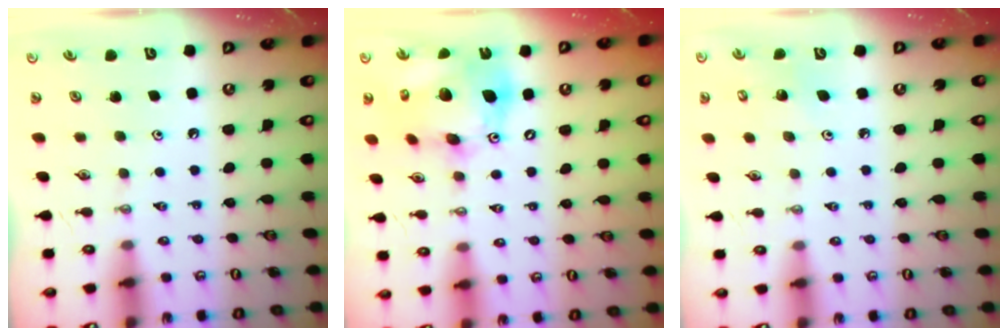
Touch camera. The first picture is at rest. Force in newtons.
{"total": 19.3, "press": 19.0, "slide": 3.2}
{"total": 4.2, "press": 4.0, "slide": 1.1}